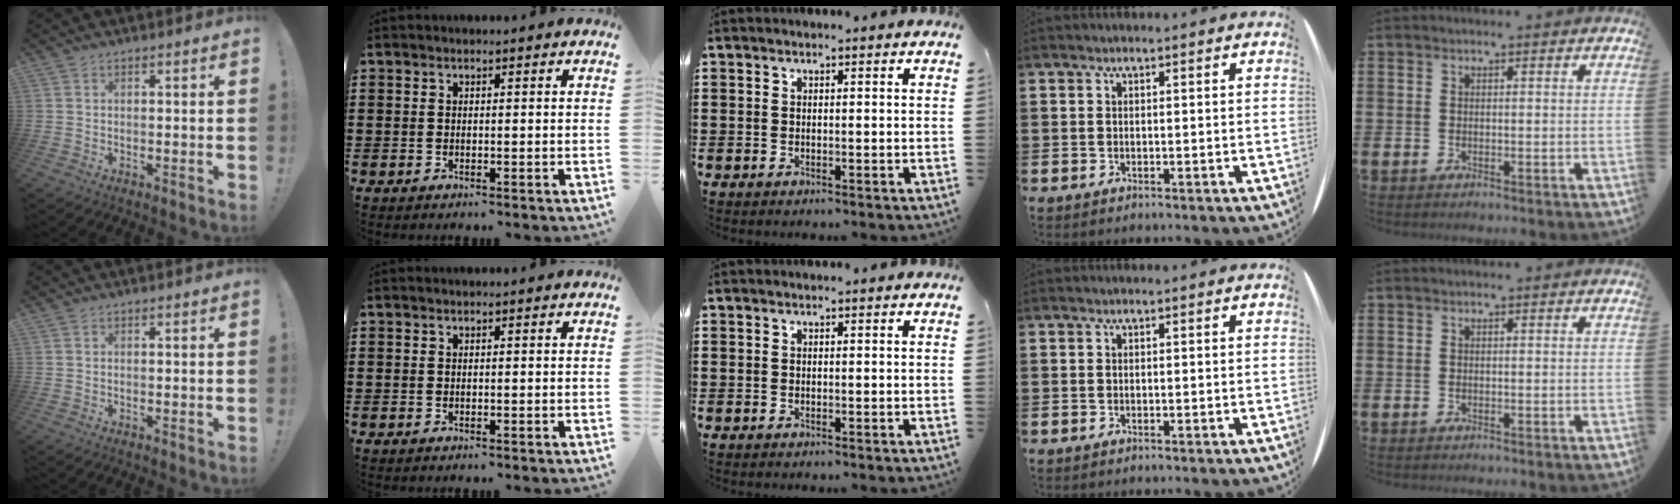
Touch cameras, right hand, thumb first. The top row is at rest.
{}